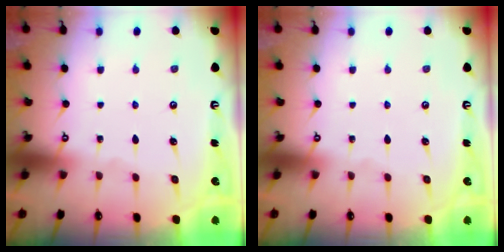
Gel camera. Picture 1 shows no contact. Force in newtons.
{"total": 0.0}